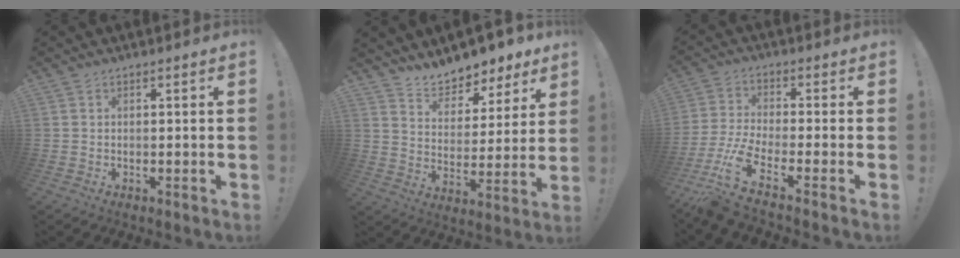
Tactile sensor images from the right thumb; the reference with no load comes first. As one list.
[{"total": 9.2, "force": [8.6, 3.1, 1.1], "torque": [-0.024, -0.082, 0.157]}, {"total": 8.3, "force": [-4.9, 2.1, 6.5], "torque": [-0.149, -0.003, -0.094]}]